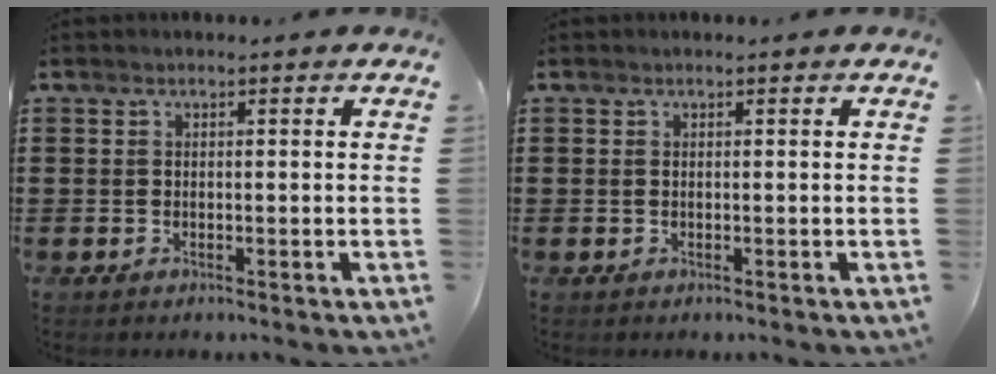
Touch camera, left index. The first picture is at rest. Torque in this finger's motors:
{"motor_torque": [-1.03, 1.11, 0.00, -0.01]}